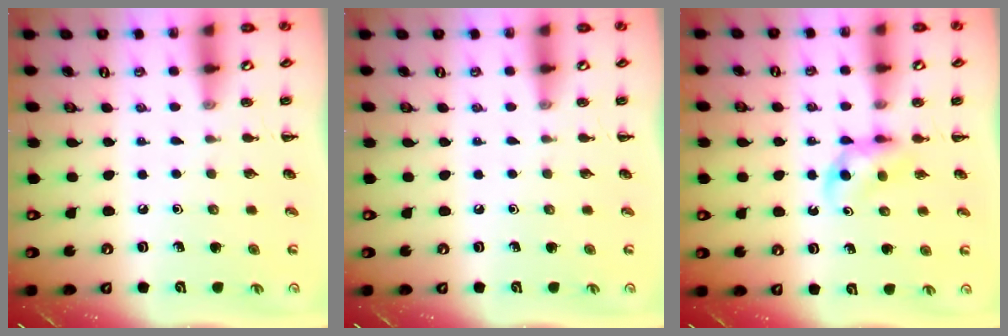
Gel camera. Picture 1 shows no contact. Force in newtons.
{"total": 0.0}
{"total": 3.5, "press": 3.2, "slide": 1.4}